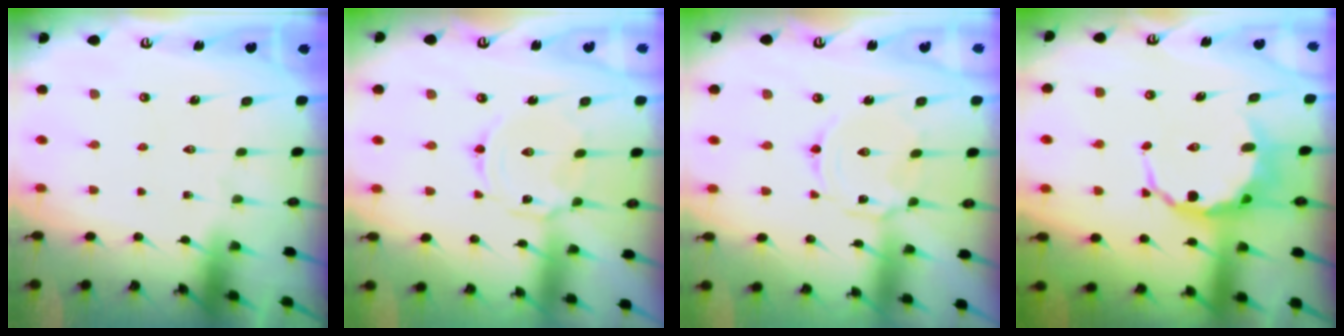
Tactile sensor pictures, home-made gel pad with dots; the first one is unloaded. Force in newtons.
{"total": 4.6, "press": 4.6, "slide": 0.4}
{"total": 4.6, "press": 4.6, "slide": 0.4}
{"total": 5.7, "press": 5.5, "slide": 1.7}